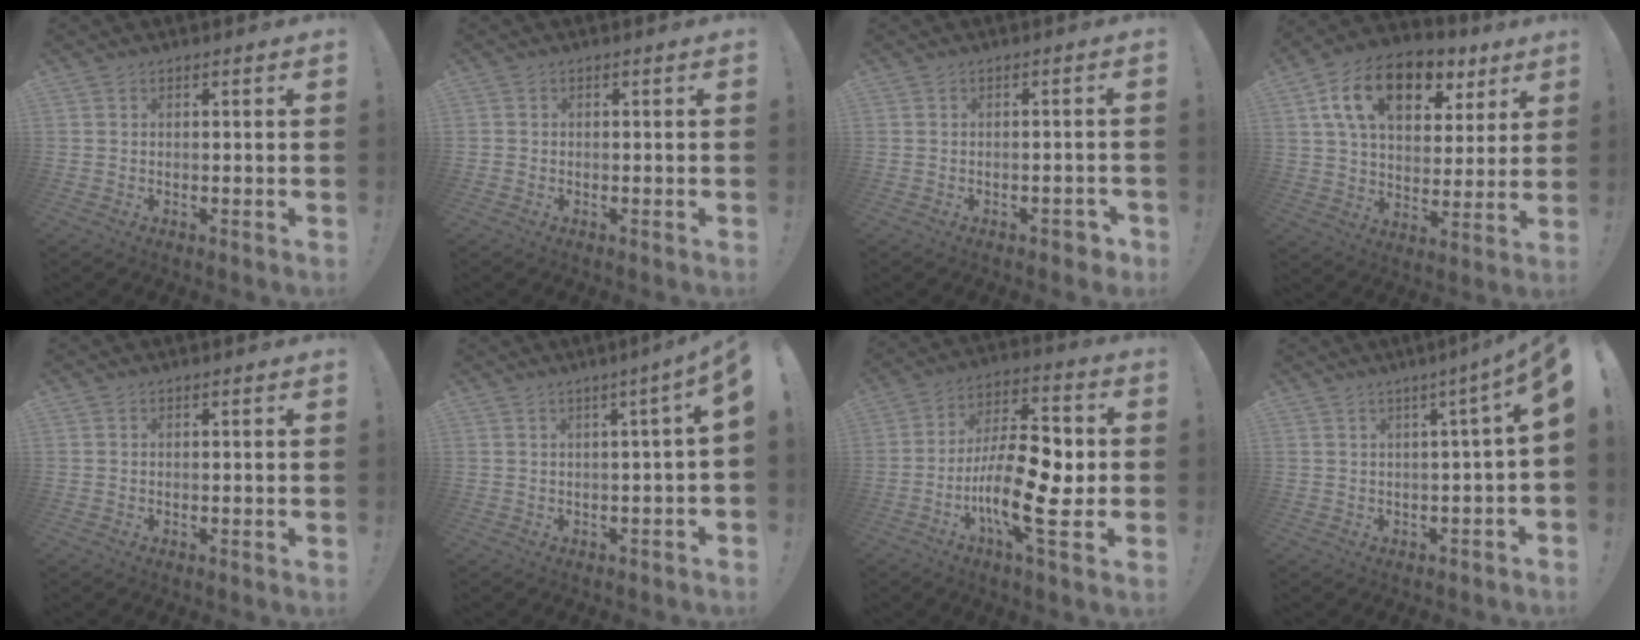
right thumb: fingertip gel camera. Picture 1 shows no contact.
{"total": 0.9, "force": [-0.3, 0.8, 0.1], "torque": [-0.005, 0.006, -0.005]}
{"total": 3.3, "force": [-1.7, 1.6, 2.3], "torque": [-0.027, 0.014, -0.028]}
{"total": 17.9, "force": [8.9, 10.8, 11.1], "torque": [-0.184, -0.032, 0.160]}
{"total": 0.0}
{"total": 4.3, "force": [0.8, -0.6, 4.2], "torque": [-0.064, -0.012, 0.012]}
{"total": 20.6, "force": [-4.8, 7.6, 18.6], "torque": [-0.344, 0.026, -0.076]}
{"total": 5.3, "force": [1.0, -0.5, 5.2], "torque": [-0.075, -0.022, 0.014]}